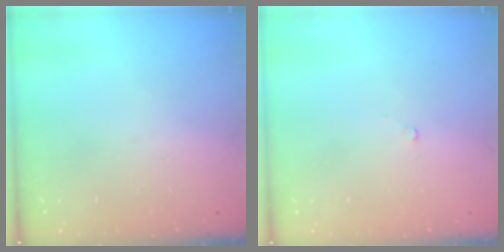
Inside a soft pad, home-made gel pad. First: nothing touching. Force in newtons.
{"total": 1.8, "press": 1.8, "slide": 0.3}